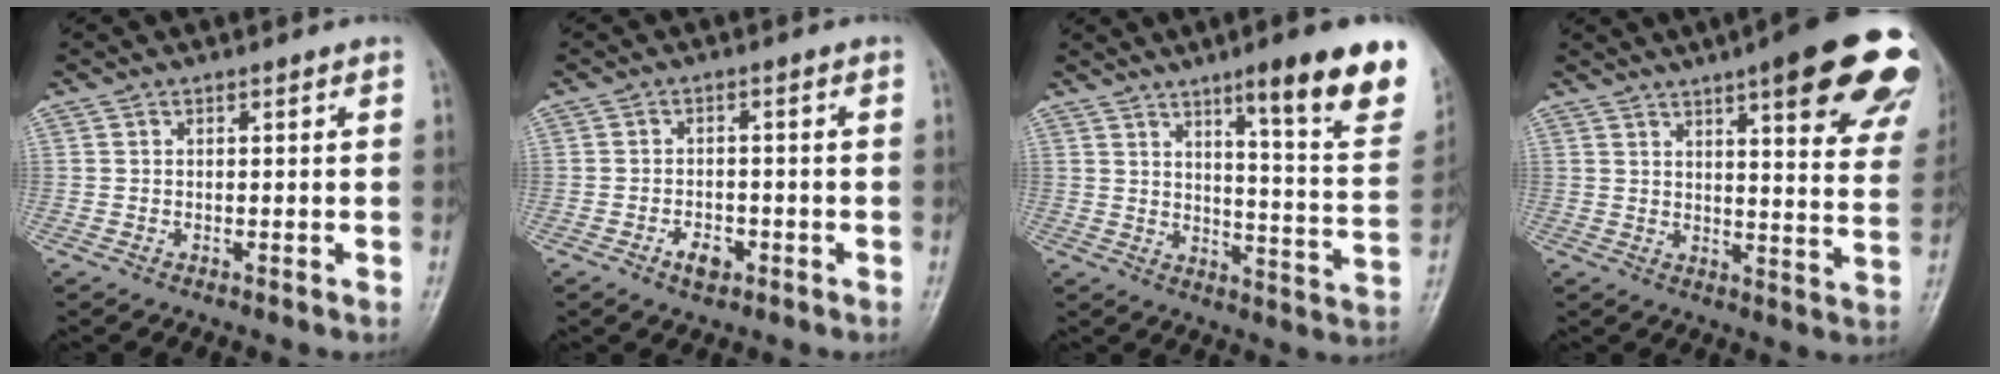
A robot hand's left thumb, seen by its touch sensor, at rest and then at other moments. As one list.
[{"total": 3.6, "force": [-1.9, 2.2, 2.2], "torque": [-0.027, 0.011, -0.030]}, {"total": 19.0, "force": [11.4, 2.6, 14.9], "torque": [-0.170, -0.061, 0.155]}, {"total": 24.1, "force": [13.9, 5.4, 18.9], "torque": [-0.198, -0.034, 0.165]}]